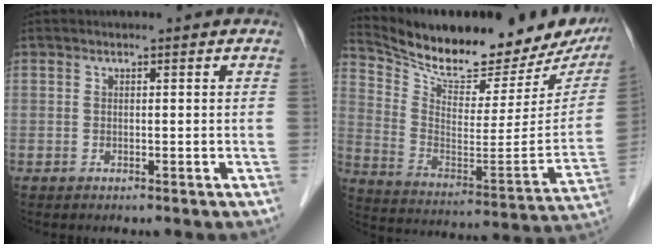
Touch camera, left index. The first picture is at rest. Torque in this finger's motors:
{"motor_torque": [-0.24, -0.52, 0.01, 0.01]}